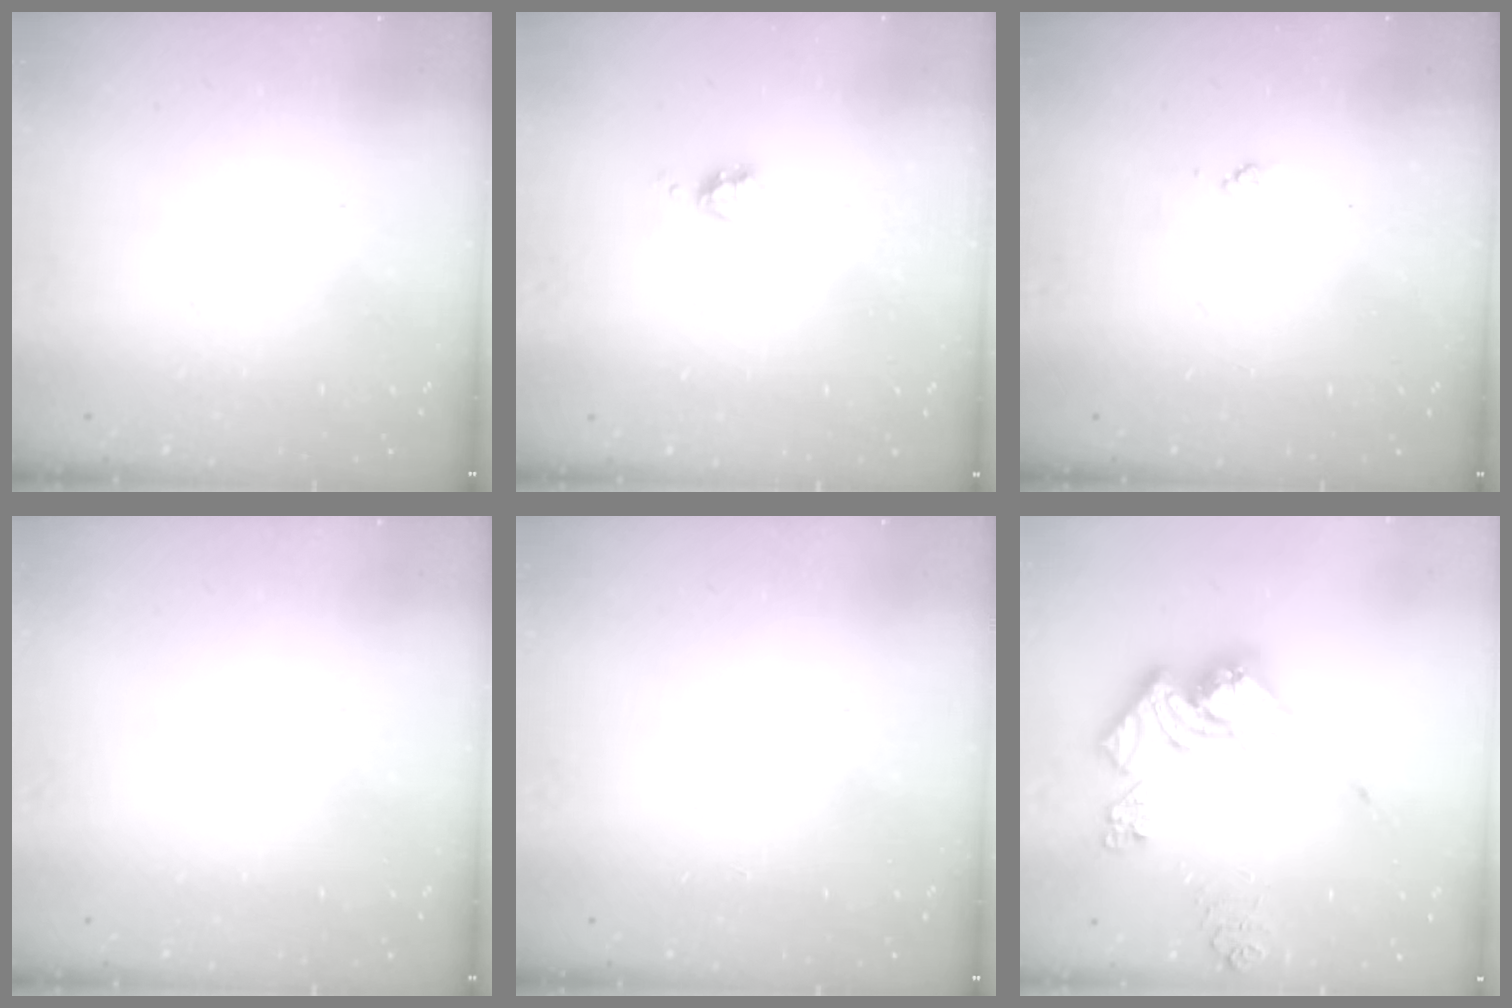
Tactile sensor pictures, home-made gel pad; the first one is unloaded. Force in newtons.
{"total": 3.4, "press": 3.3, "slide": 0.5}
{"total": 4.0, "press": 3.9, "slide": 0.5}
{"total": 0.0}
{"total": 1.7, "press": 1.7, "slide": 0.2}
{"total": 18.6, "press": 18.5, "slide": 1.8}